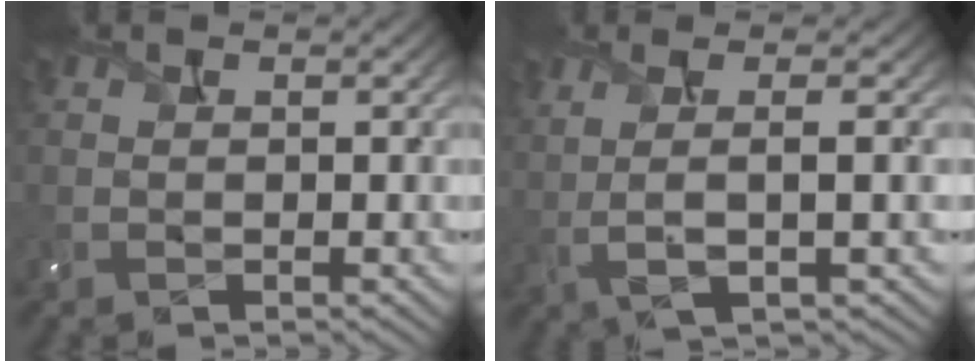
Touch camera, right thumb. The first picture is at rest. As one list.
[{"total": 4.7, "force": [0.7, 0.7, 4.6], "torque": [-0.094, 0.008, 0.013]}]